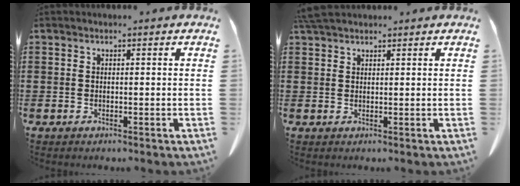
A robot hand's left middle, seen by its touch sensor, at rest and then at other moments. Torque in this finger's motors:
{"motor_torque": [0.95, 0.16, 0.16, 0.04]}